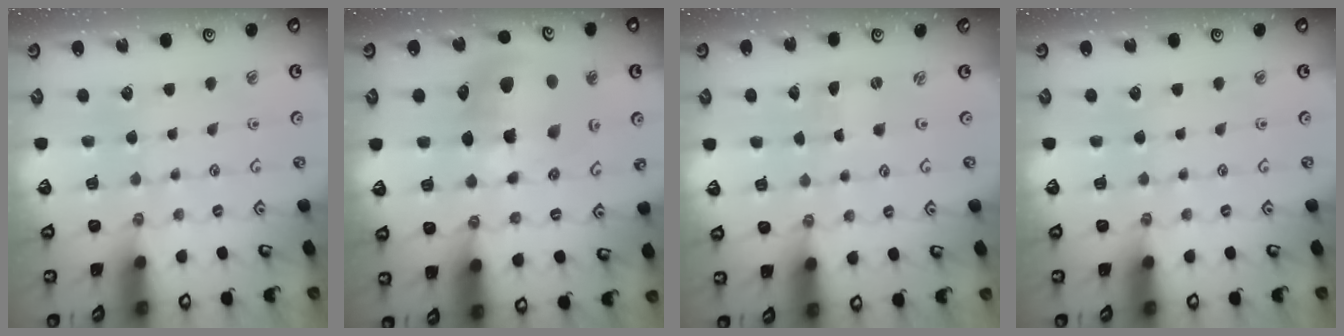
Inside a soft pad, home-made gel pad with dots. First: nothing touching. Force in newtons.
{"total": 14.0, "press": 13.8, "slide": 2.2}
{"total": 0.0}
{"total": 0.0}